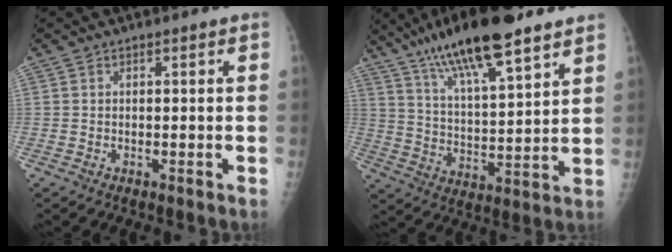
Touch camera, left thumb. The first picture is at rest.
{"total": 19.2, "force": [12.9, 4.5, 13.5], "torque": [-0.223, -0.045, 0.226]}